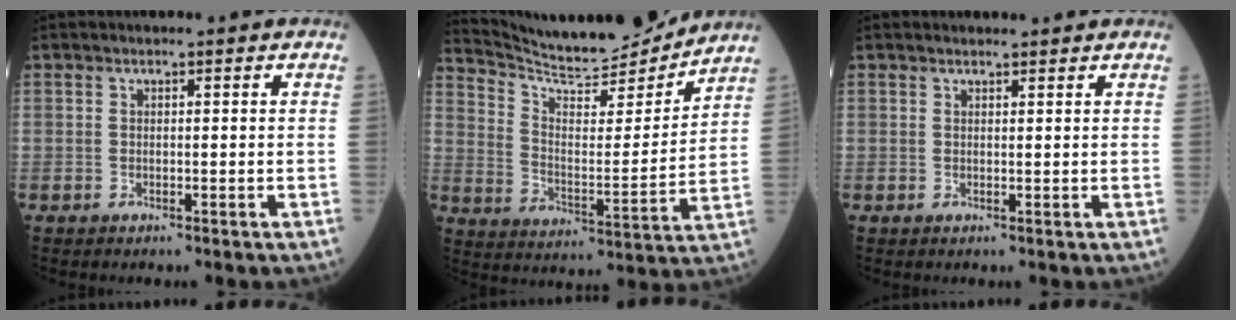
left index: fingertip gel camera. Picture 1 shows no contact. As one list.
[{"total": 15.1, "force": [14.7, 0.4, 3.3], "torque": [-0.071, -0.027, 0.234]}, {"total": 2.1, "force": [2.1, 0.2, 0.4], "torque": [-0.008, 0.008, 0.027]}]